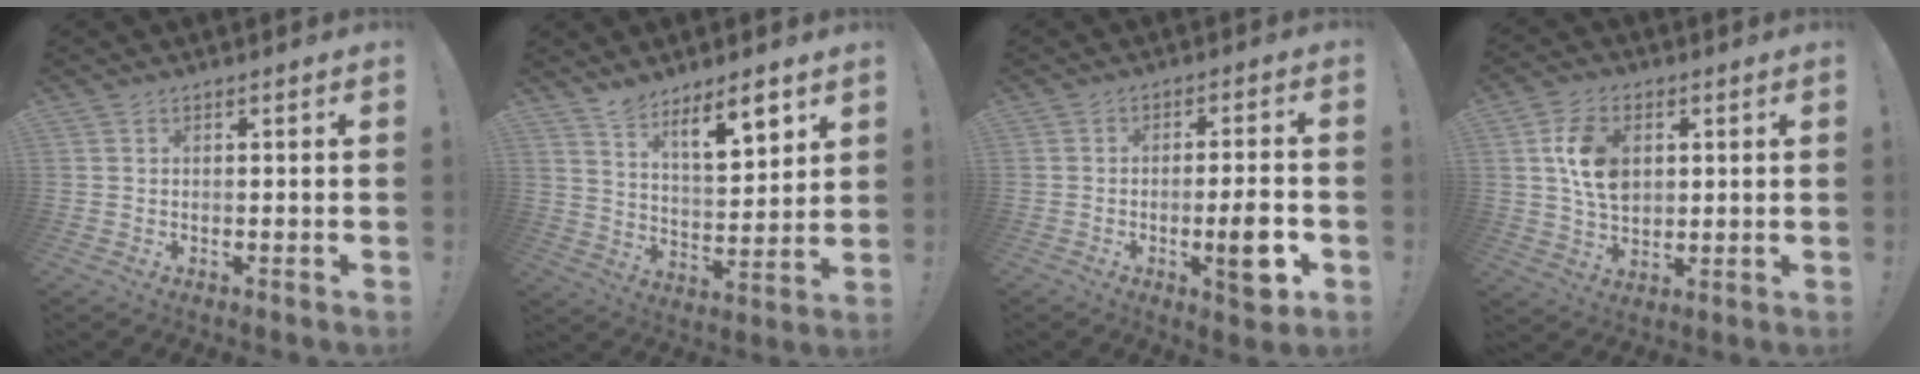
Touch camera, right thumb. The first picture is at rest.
{"total": 10.7, "force": [8.2, 2.7, 6.4], "torque": [-0.092, -0.051, 0.139]}
{"total": 9.8, "force": [-3.2, 1.9, 9.0], "torque": [-0.112, 0.001, -0.053]}
{"total": 11.7, "force": [2.6, 8.4, 7.7], "torque": [-0.128, 0.007, 0.050]}